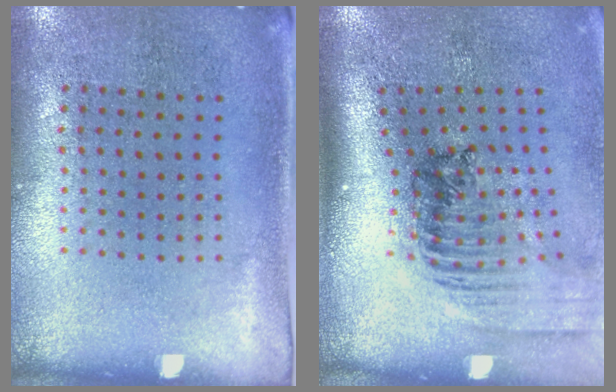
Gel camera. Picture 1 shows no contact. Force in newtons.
{"total": 1.8, "press": 1.4, "slide": 1.2}